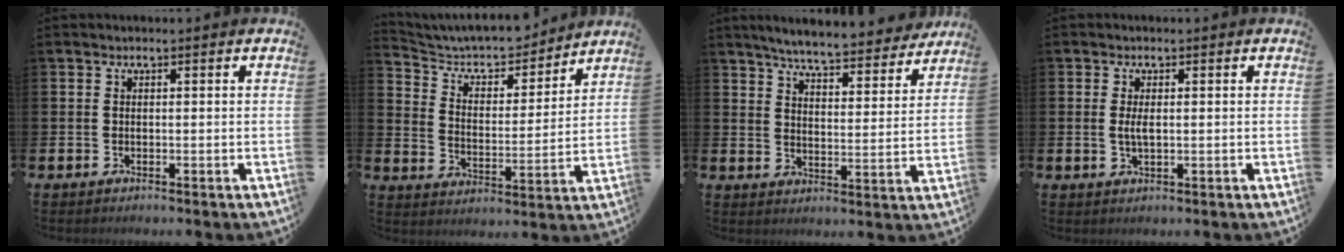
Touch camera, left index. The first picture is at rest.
{"total": 7.6, "force": [7.1, 2.1, 1.6], "torque": [-0.067, -0.052, 0.122]}
{"total": 6.5, "force": [6.3, 0.3, 1.7], "torque": [-0.051, -0.043, 0.107]}
{"total": 2.1, "force": [0.2, 0.8, 1.9], "torque": [-0.038, 0.003, 0.001]}